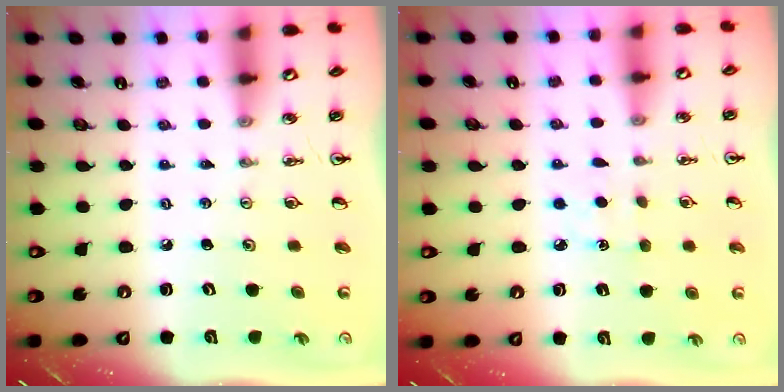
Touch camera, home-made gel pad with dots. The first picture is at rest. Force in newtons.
{"total": 2.9, "press": 2.9, "slide": 0.3}